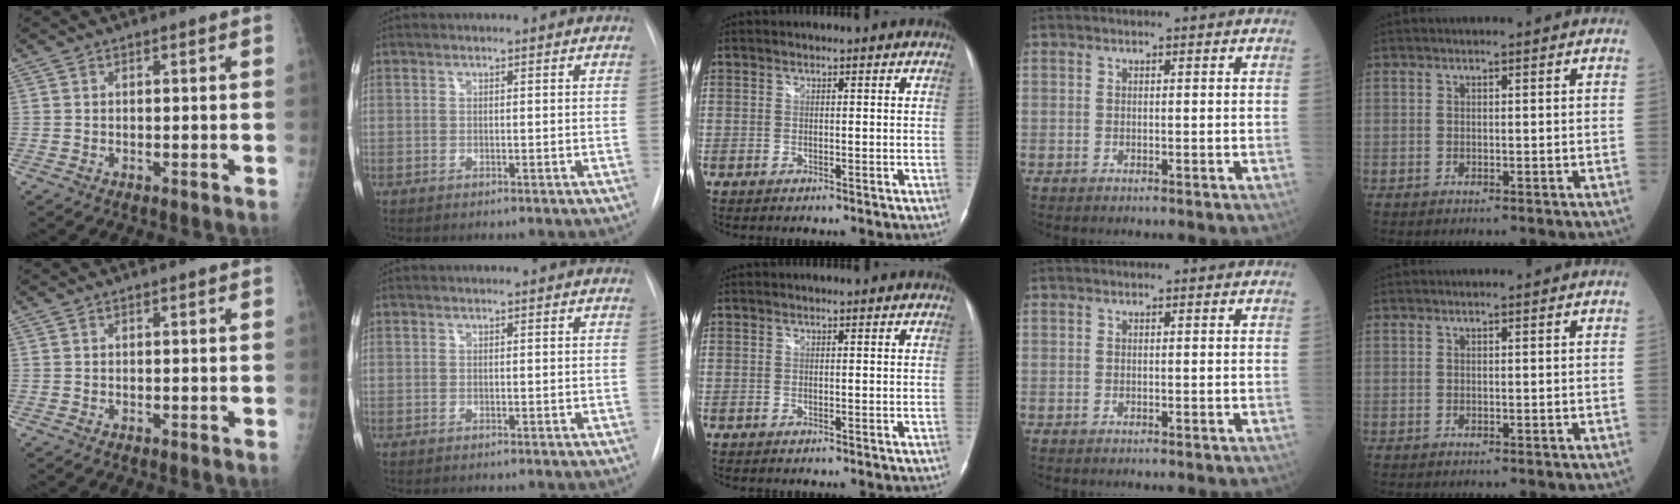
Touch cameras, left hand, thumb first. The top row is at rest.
{}